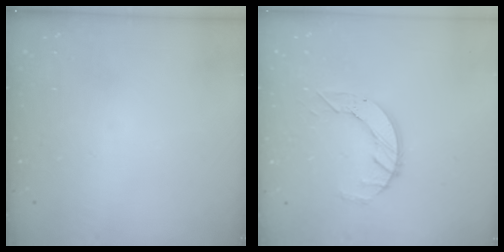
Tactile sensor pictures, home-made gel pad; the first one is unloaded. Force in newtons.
{"total": 7.3, "press": 7.2, "slide": 0.7}